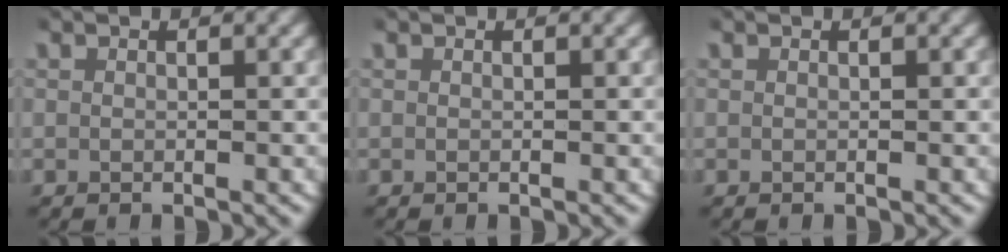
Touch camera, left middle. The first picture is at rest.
{"total": 0.0}
{"total": 0.0}